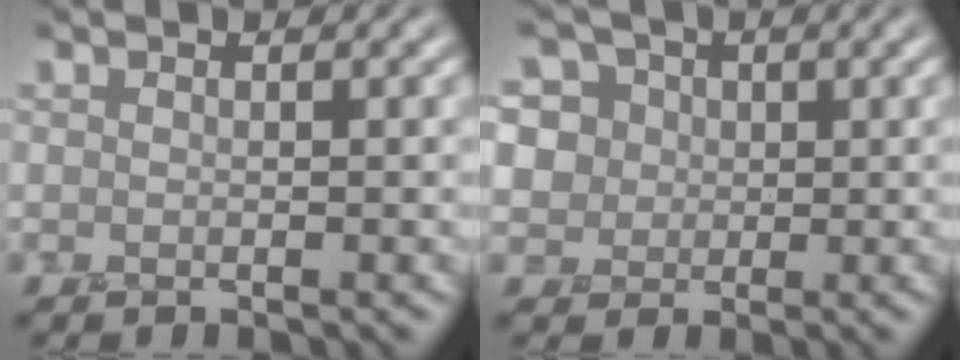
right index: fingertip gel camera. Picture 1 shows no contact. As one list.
[{"total": 9.0, "force": [4.9, 6.9, 3.2], "torque": [-0.068, 0.044, 0.060]}]